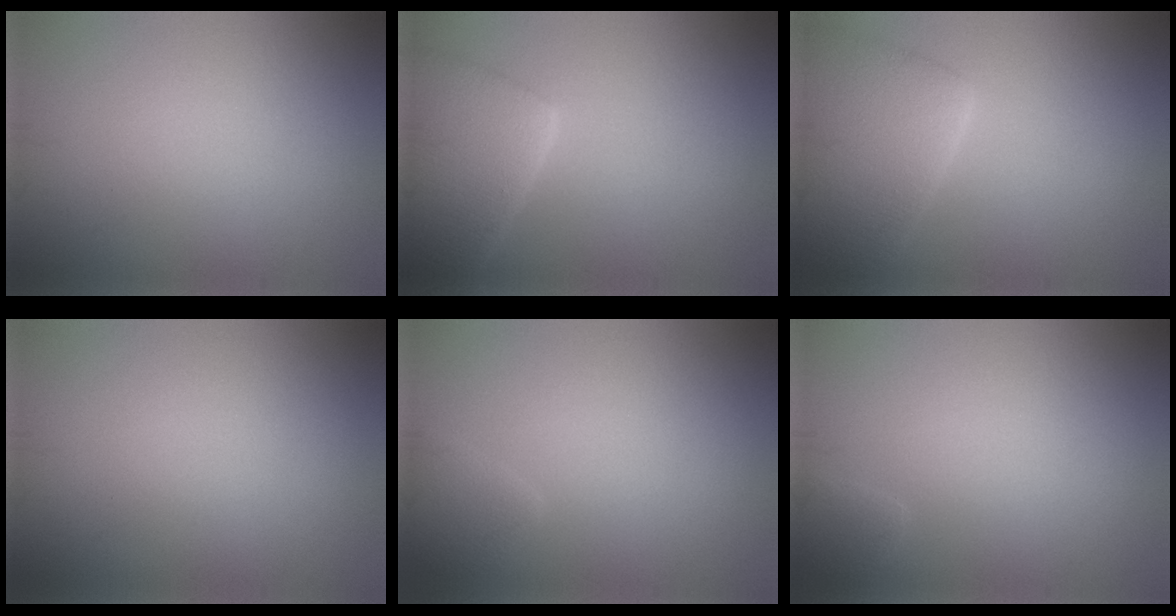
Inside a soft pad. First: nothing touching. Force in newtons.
{"total": 6.9, "press": 6.9, "slide": 0.5}
{"total": 5.9, "press": 5.9, "slide": 0.2}
{"total": 0.0}
{"total": 1.5, "press": 1.5, "slide": 0.1}
{"total": 1.0, "press": 1.0, "slide": 0.1}